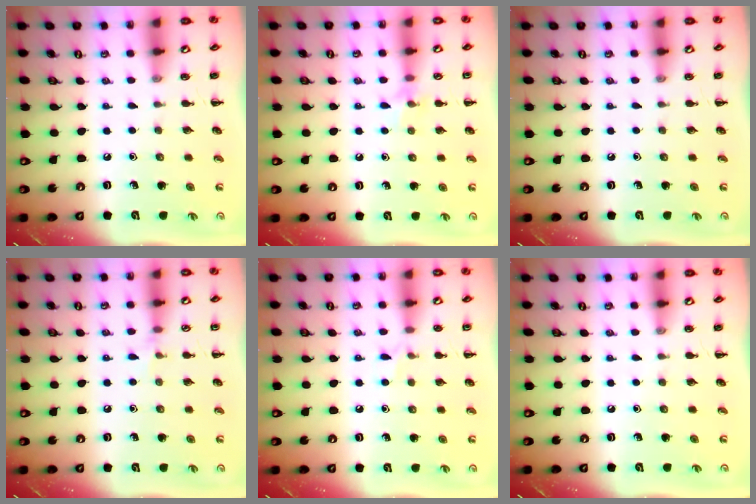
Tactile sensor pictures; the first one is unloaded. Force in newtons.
{"total": 6.3, "press": 6.1, "slide": 1.4}
{"total": 0.0}
{"total": 3.9, "press": 3.6, "slide": 1.4}
{"total": 5.3, "press": 5.0, "slide": 1.8}
{"total": 0.0}